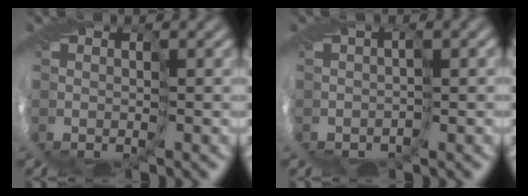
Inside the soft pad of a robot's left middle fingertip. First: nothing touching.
{"total": 1.9, "force": [-0.5, 0.8, 1.6], "torque": [-0.018, 0.014, 0.000]}